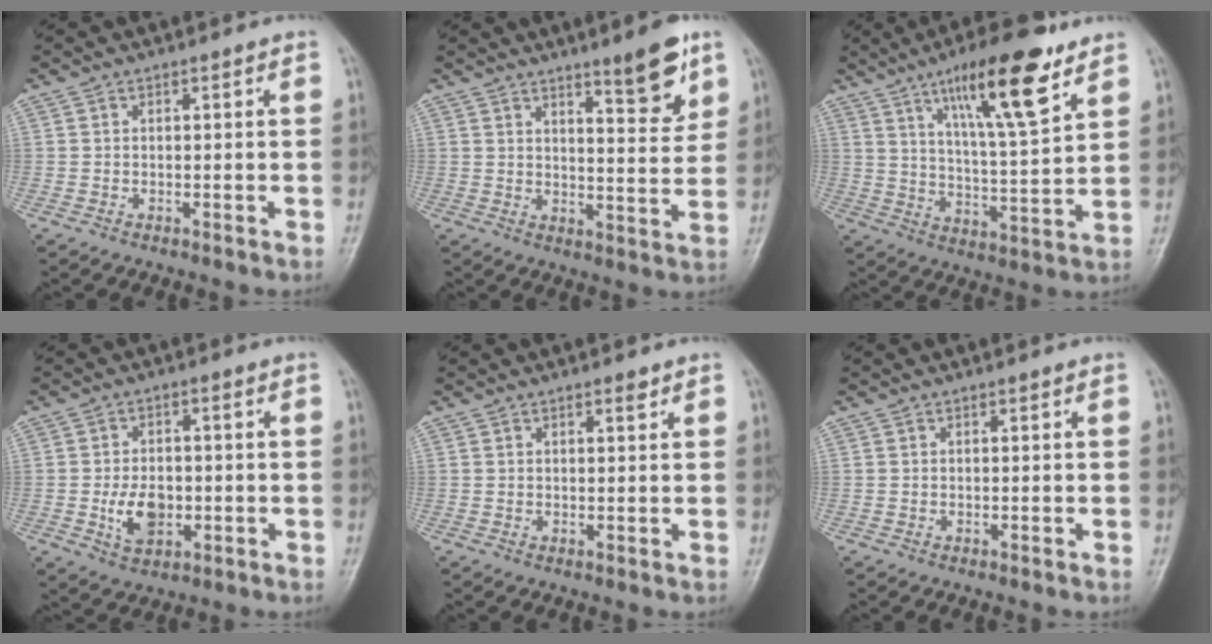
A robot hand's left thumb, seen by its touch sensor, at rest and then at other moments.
{"total": 9.0, "force": [5.9, 1.9, 6.6], "torque": [-0.078, -0.043, 0.085]}
{"total": 16.5, "force": [9.5, 3.6, 12.9], "torque": [-0.194, -0.047, 0.160]}
{"total": 7.1, "force": [-1.3, 4.7, 5.1], "torque": [-0.074, 0.001, -0.019]}
{"total": 1.4, "force": [0.9, 0.4, 0.9], "torque": [-0.011, -0.005, 0.015]}
{"total": 0.0}